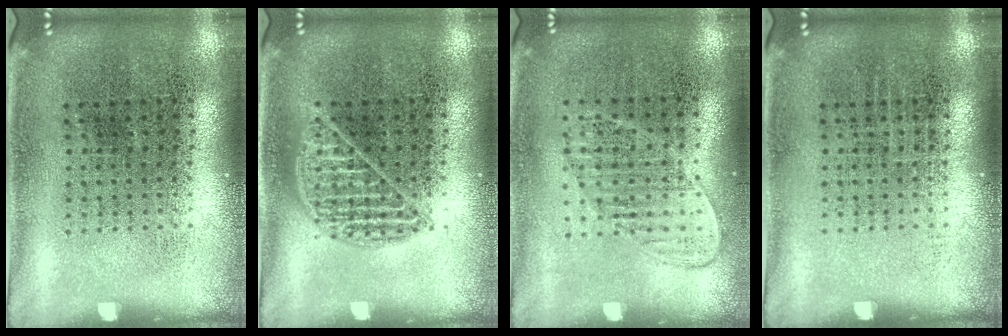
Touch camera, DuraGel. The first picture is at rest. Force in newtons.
{"total": 0.9, "press": 0.9, "slide": 0.1}
{"total": 1.2, "press": 1.1, "slide": 0.5}
{"total": 0.0}